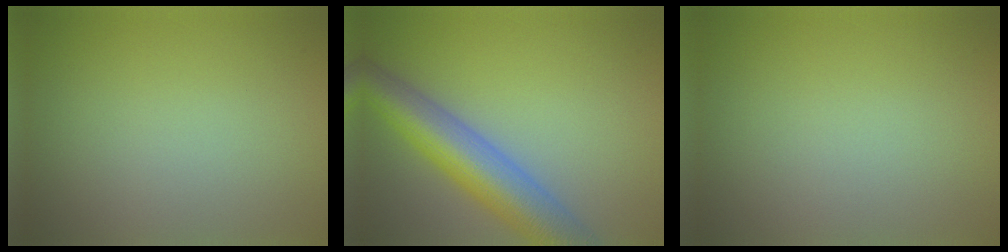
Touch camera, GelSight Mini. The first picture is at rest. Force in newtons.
{"total": 8.1, "press": 8.1, "slide": 0.3}
{"total": 0.0}